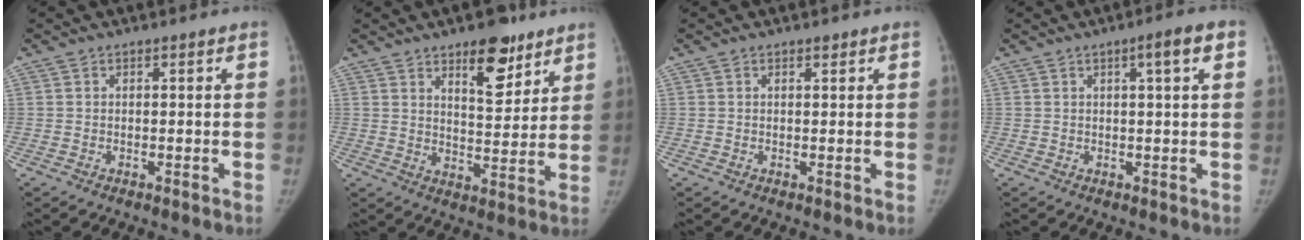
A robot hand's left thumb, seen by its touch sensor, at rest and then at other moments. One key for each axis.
{"total": 10.9, "fx": 7.0, "fy": 4.6, "fz": 7.0, "tx": -0.071, "ty": -0.045, "tz": 0.107}
{"total": 0.6, "fx": 0.4, "fy": 0.3, "fz": 0.3, "tx": -0.003, "ty": -0.003, "tz": 0.006}
{"total": 4.1, "fx": 1.6, "fy": 0.2, "fz": 3.8, "tx": -0.055, "ty": 0.003, "tz": 0.022}